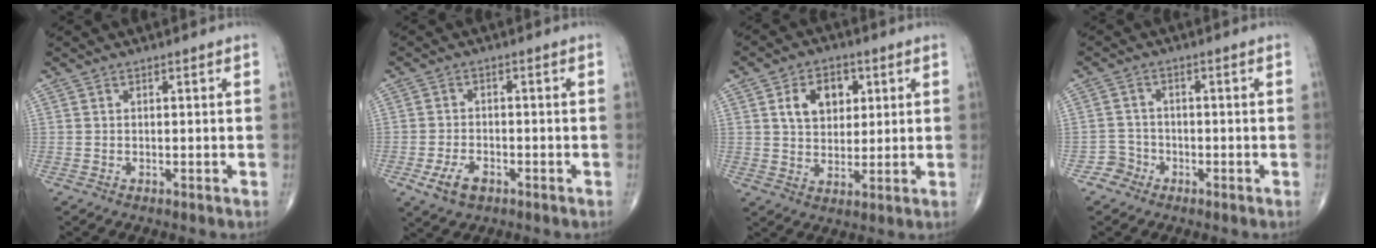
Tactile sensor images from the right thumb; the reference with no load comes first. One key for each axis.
{"total": 5.0, "fx": -2.4, "fy": 3.0, "fz": 3.3, "tx": -0.065, "ty": 0.007, "tz": -0.041}
{"total": 8.8, "fx": 2.9, "fy": 6.2, "fz": 5.5, "tx": -0.058, "ty": -0.008, "tz": 0.049}
{"total": 2.9, "fx": -1.7, "fy": 2.3, "fz": -0.5, "tx": 0.025, "ty": 0.014, "tz": -0.039}